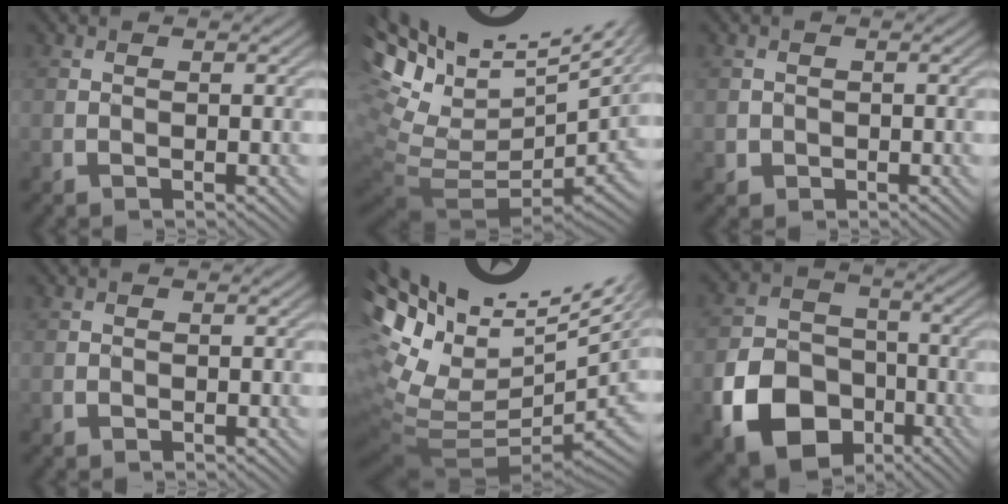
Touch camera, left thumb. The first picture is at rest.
{"total": 14.8, "force": [7.1, 7.1, 10.9], "torque": [-0.204, 0.018, 0.171]}
{"total": 1.5, "force": [-0.2, 1.5, 0.2], "torque": [0.002, -0.008, -0.005]}
{"total": 0.5, "force": [-0.2, 0.5, 0.0], "torque": [0.002, -0.004, -0.005]}
{"total": 16.1, "force": [4.8, 8.3, 13.0], "torque": [-0.234, -0.012, 0.151]}
{"total": 12.4, "force": [-5.4, 9.2, 6.2], "torque": [-0.147, -0.034, -0.105]}